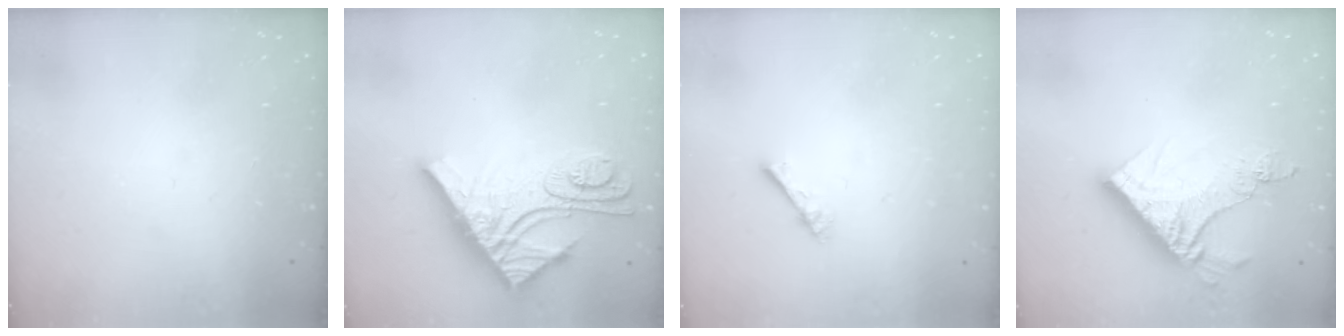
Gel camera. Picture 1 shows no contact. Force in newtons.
{"total": 14.7, "press": 14.6, "slide": 1.2}
{"total": 2.4, "press": 2.4, "slide": 0.2}
{"total": 12.6, "press": 12.6, "slide": 1.1}